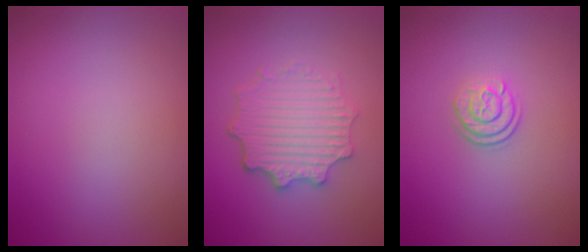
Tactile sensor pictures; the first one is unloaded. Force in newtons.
{"total": 4.8, "press": 3.8, "slide": 3.1}
{"total": 2.4, "press": 1.8, "slide": 1.6}